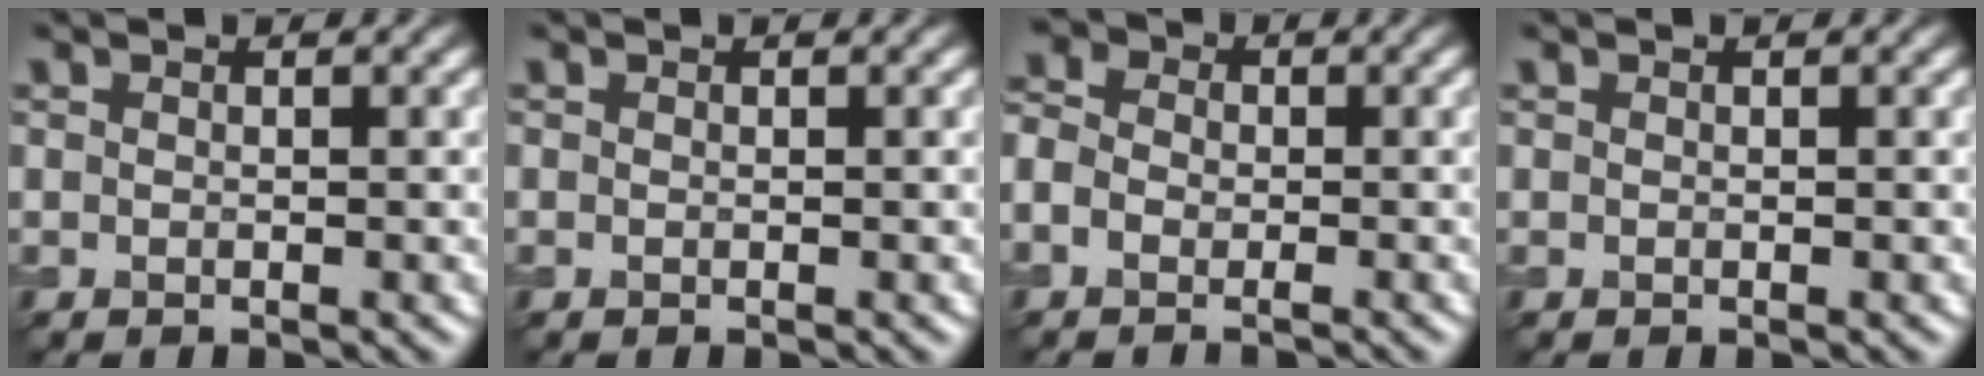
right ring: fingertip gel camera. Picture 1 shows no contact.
{"total": 0.0}
{"total": 5.7, "force": [-1.9, 4.3, 3.2], "torque": [-0.068, 0.015, -0.042]}
{"total": 0.0}